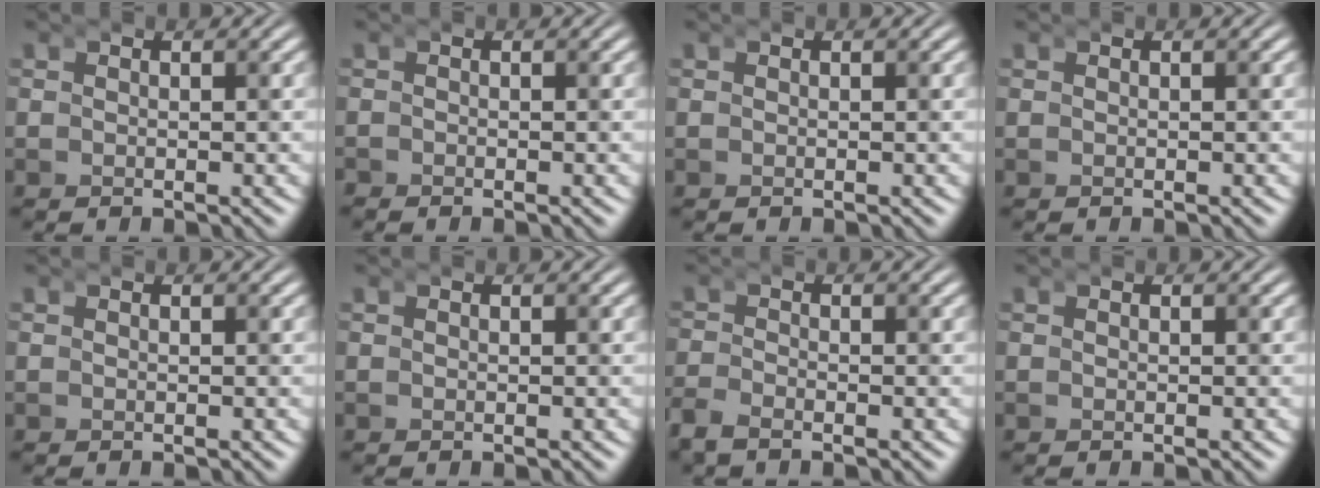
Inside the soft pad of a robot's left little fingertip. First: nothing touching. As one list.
[{"total": 0.6, "force": [-0.6, 0.1, -0.2], "torque": [-0.004, -0.009, -0.009]}, {"total": 0.0}, {"total": 0.0}, {"total": 0.0}, {"total": 0.0}, {"total": 2.0, "force": [-2.0, -0.1, -0.2], "torque": [-0.006, -0.011, -0.040]}, {"total": 0.0}]